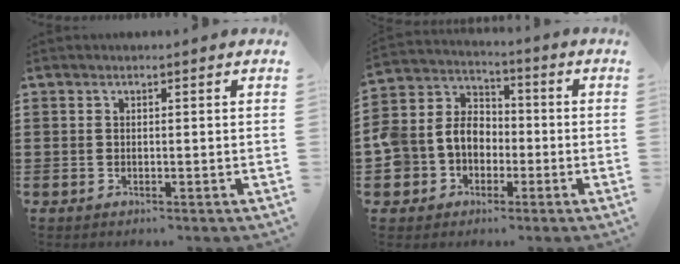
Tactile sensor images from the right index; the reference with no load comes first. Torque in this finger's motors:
{"motor_torque": [1.29, -0.68, 0.55, 0.11]}